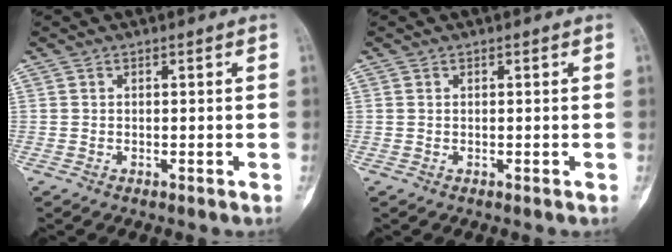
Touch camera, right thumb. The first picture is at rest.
{"total": 0.0}